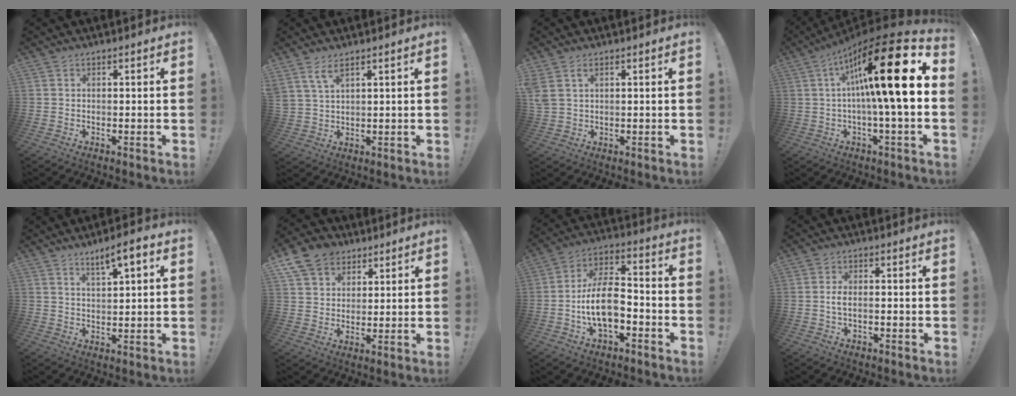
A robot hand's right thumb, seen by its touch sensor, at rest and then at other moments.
{"total": 4.8, "force": [3.3, 1.1, 3.3], "torque": [-0.062, -0.015, 0.060]}
{"total": 3.5, "force": [1.8, 2.2, 2.1], "torque": [-0.046, -0.006, 0.034]}
{"total": 23.4, "force": [4.2, 3.8, 22.7], "torque": [-0.362, -0.025, 0.055]}
{"total": 5.6, "force": [3.4, 0.9, 4.4], "torque": [-0.067, -0.019, 0.053]}
{"total": 10.9, "force": [6.4, 8.0, 3.6], "torque": [-0.059, -0.032, 0.128]}
{"total": 14.0, "force": [-4.4, 7.7, 10.9], "torque": [-0.211, 0.025, -0.078]}
{"total": 3.1, "force": [-1.0, 1.2, 2.7], "torque": [-0.057, 0.006, -0.019]}